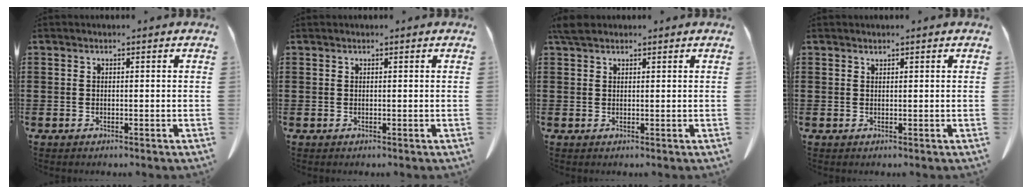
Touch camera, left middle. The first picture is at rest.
{"total": 0.0}
{"total": 2.6, "force": [2.1, 1.1, 1.1], "torque": [-0.030, 0.005, 0.041]}
{"total": 0.6, "force": [0.6, 0.0, 0.1], "torque": [-0.004, -0.003, 0.014]}